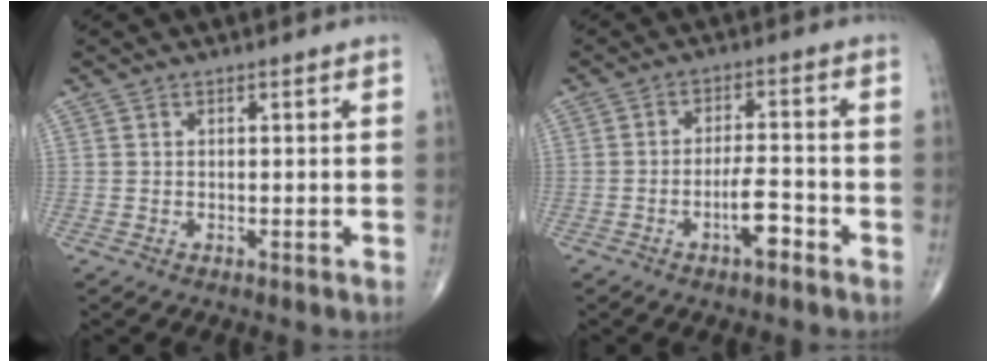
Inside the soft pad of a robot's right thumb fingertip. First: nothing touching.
{"total": 5.5, "force": [-2.8, 1.5, 4.5], "torque": [-0.077, 0.022, -0.046]}